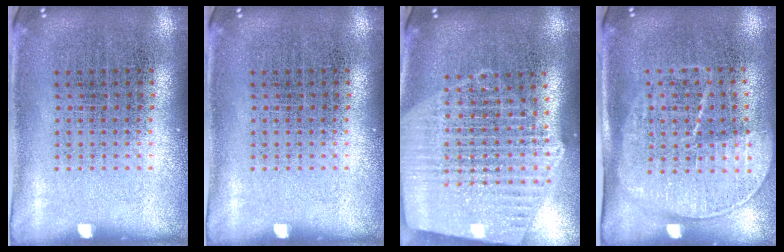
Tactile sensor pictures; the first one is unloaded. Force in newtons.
{"total": 0.0}
{"total": 2.6, "press": 2.2, "slide": 1.4}
{"total": 1.6, "press": 1.3, "slide": 0.9}